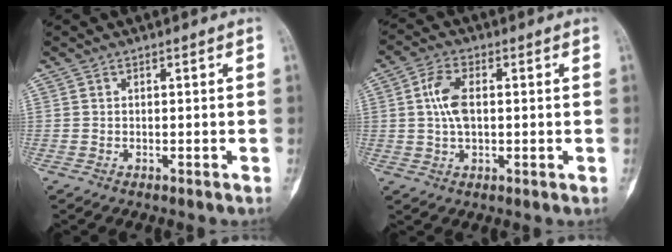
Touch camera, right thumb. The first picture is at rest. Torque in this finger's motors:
{"motor_torque": [-0.19, 1.47, 0.13, -0.14, 0.25]}